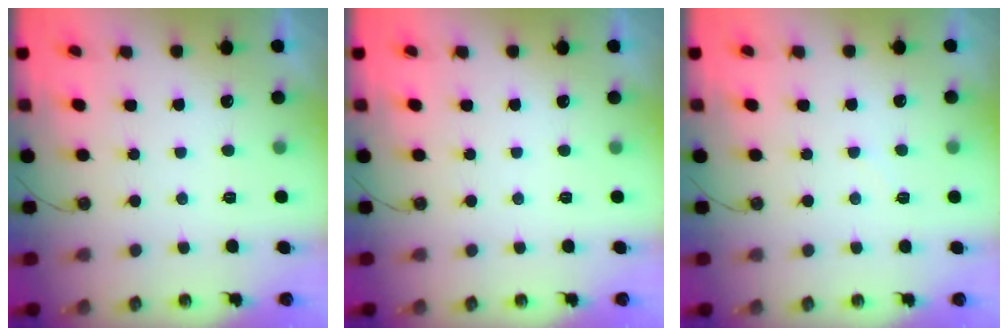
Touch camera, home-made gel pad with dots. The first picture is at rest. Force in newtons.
{"total": 0.0}
{"total": 3.8, "press": 3.8, "slide": 0.6}